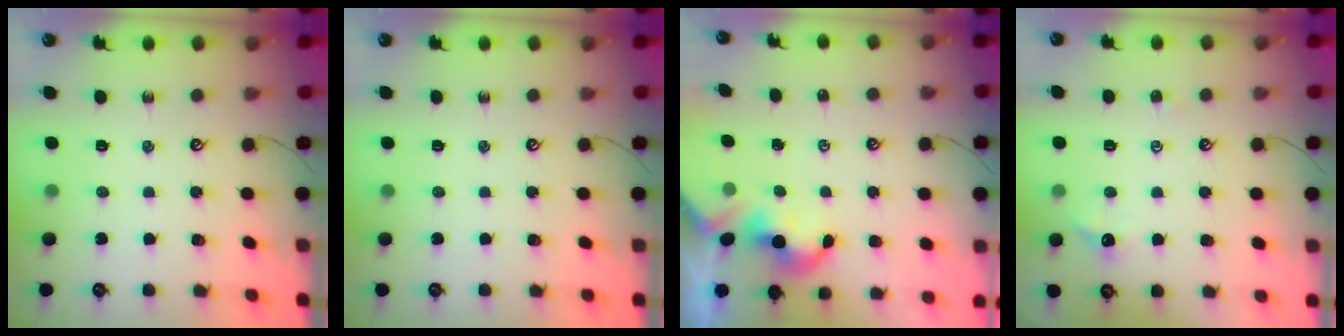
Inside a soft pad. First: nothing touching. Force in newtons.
{"total": 0.0}
{"total": 2.0, "press": 1.9, "slide": 0.4}
{"total": 1.1, "press": 1.0, "slide": 0.5}